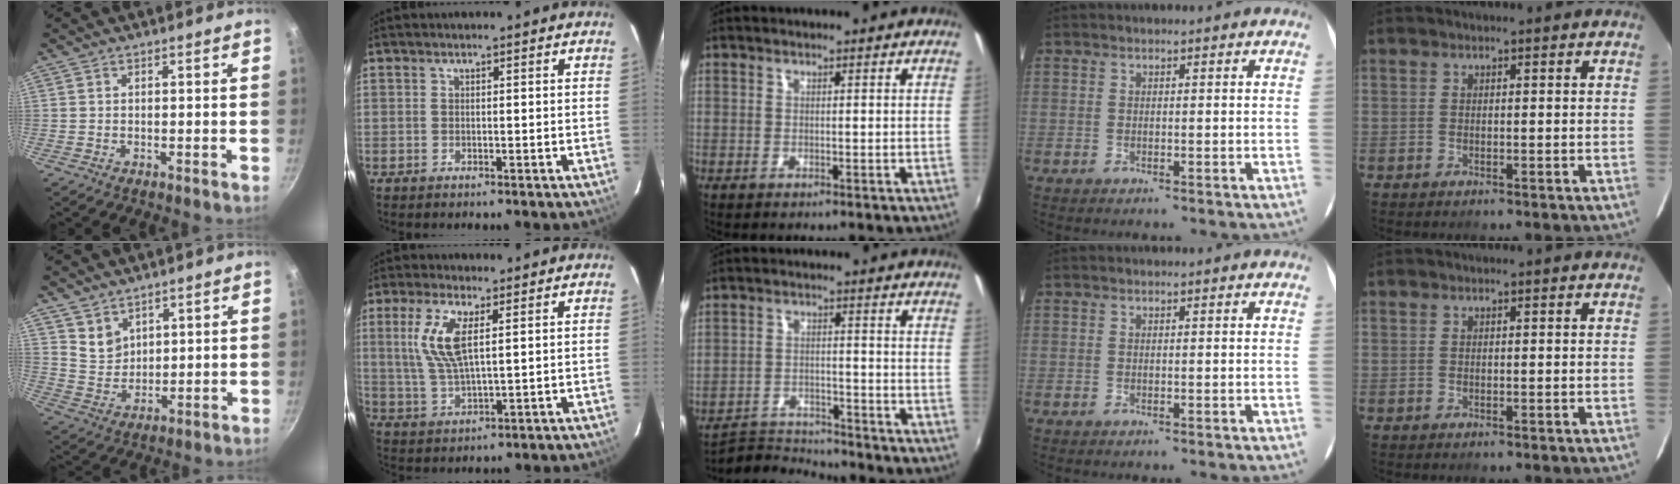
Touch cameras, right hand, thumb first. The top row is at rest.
{"thumb": {"total": 5.3, "force": [3.7, 3.4, 1.5], "torque": [-0.006, -0.019, 0.081]}, "index": {"total": 9.3, "force": [2.8, 2.9, 8.3], "torque": [-0.180, 0.005, 0.062]}, "middle": {"total": 7.0, "force": [-7.0, 0.8, 0.0], "torque": [-0.027, 0.007, -0.127]}}